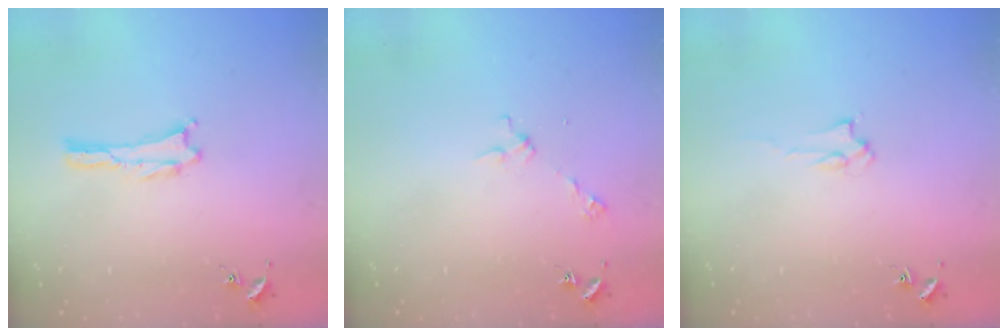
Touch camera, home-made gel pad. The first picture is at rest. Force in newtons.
{"total": 2.9, "press": 2.9, "slide": 0.2}
{"total": 1.6, "press": 1.6, "slide": 0.2}